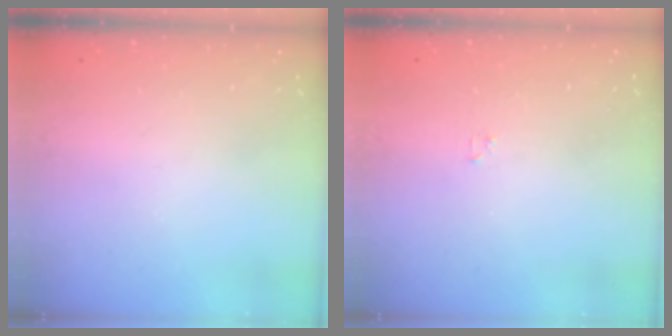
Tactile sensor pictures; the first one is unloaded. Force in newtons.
{"total": 1.2, "press": 1.2, "slide": 0.2}